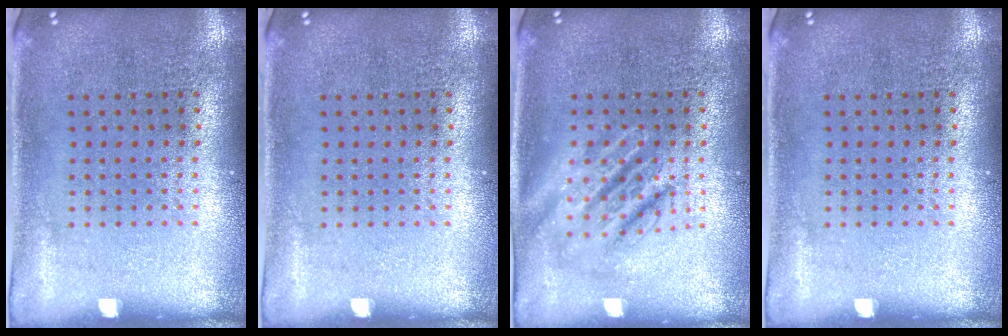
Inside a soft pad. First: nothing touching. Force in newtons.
{"total": 0.0}
{"total": 2.5, "press": 2.5, "slide": 0.3}
{"total": 0.0}